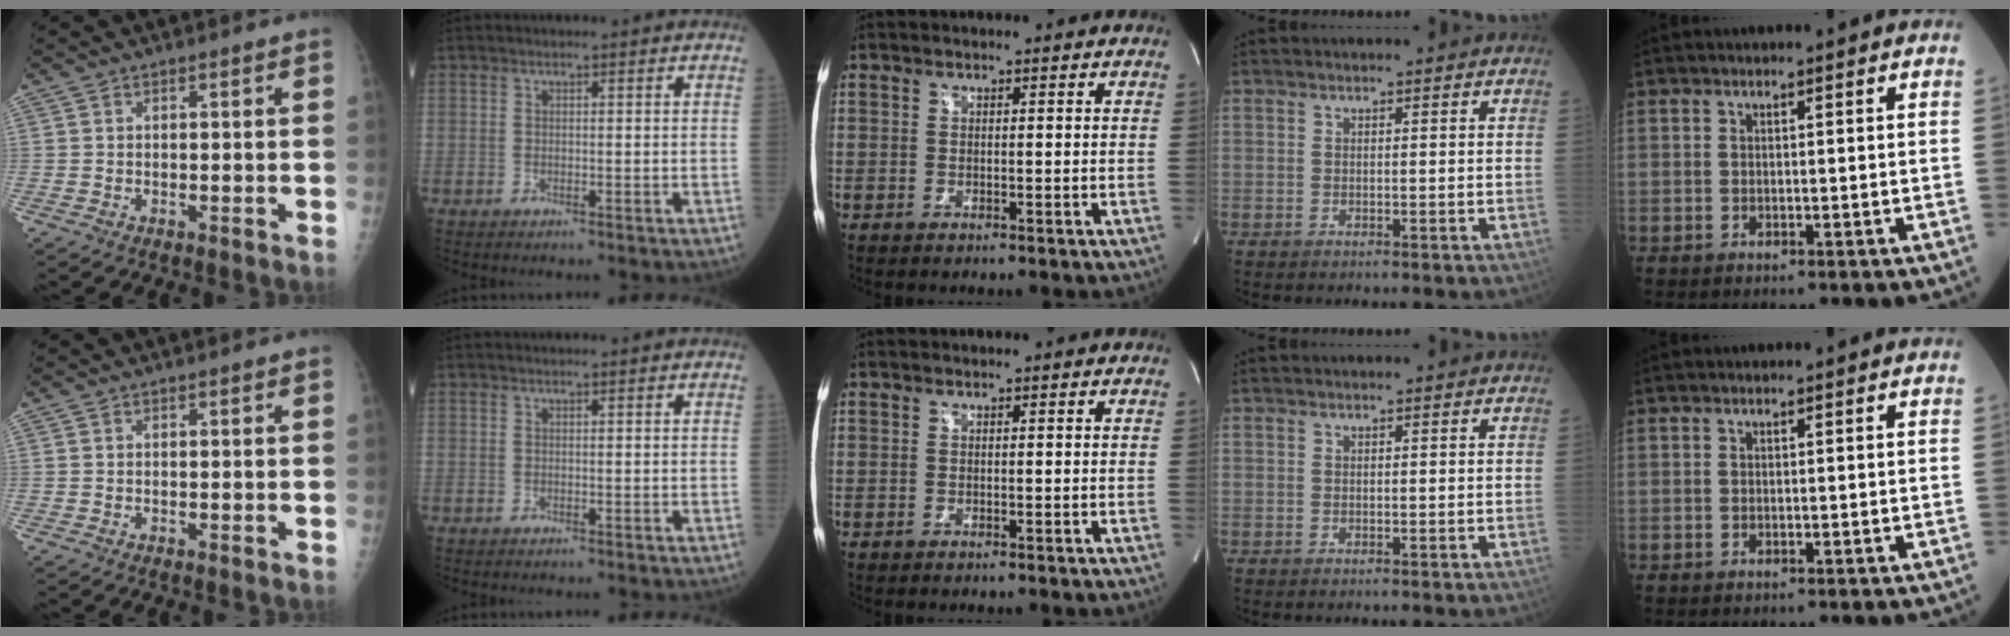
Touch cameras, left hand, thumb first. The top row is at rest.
{}